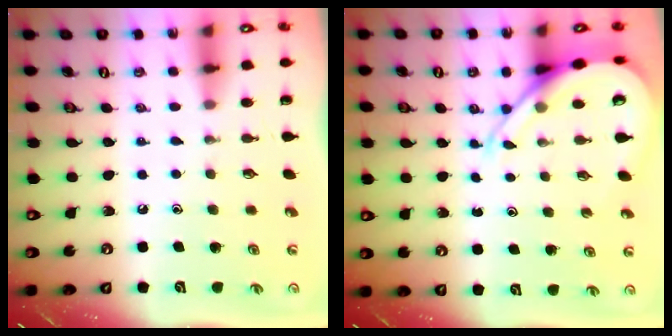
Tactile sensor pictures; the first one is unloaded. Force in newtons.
{"total": 9.9, "press": 9.8, "slide": 1.0}